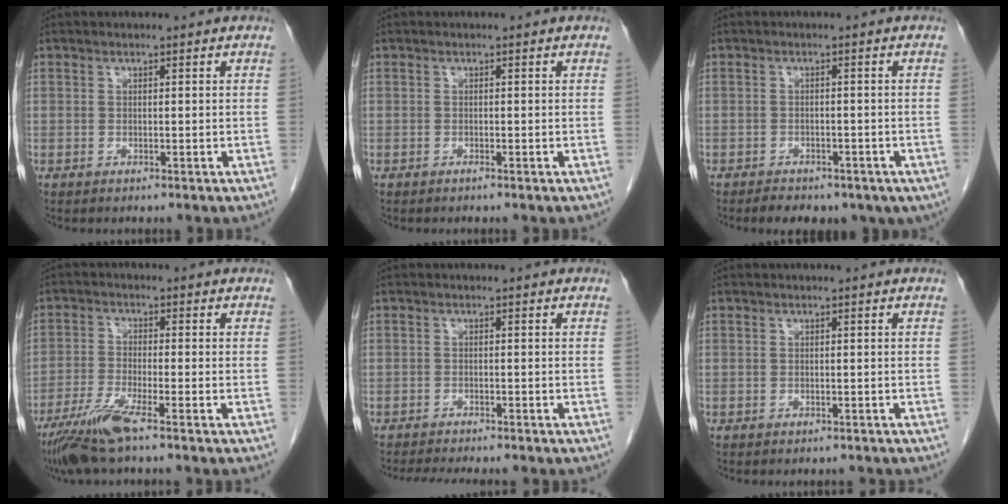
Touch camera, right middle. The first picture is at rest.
{"total": 0.0}
{"total": 8.4, "force": [-5.6, 4.6, 4.3], "torque": [-0.058, 0.008, -0.063]}
{"total": 7.0, "force": [-4.9, -0.2, 5.1], "torque": [-0.105, -0.023, -0.097]}
{"total": 8.3, "force": [-7.5, 1.2, 3.4], "torque": [-0.046, -0.011, -0.104]}
{"total": 1.3, "force": [-1.2, 0.4, 0.2], "torque": [-0.009, -0.001, -0.016]}